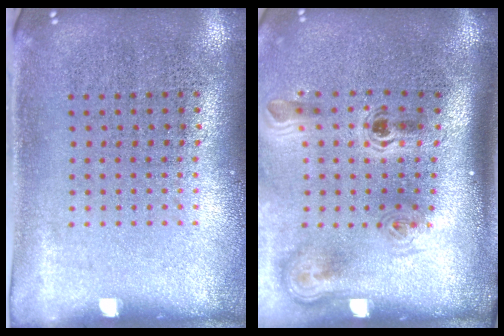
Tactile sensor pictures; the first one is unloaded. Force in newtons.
{"total": 2.3, "press": 1.4, "slide": 1.8}